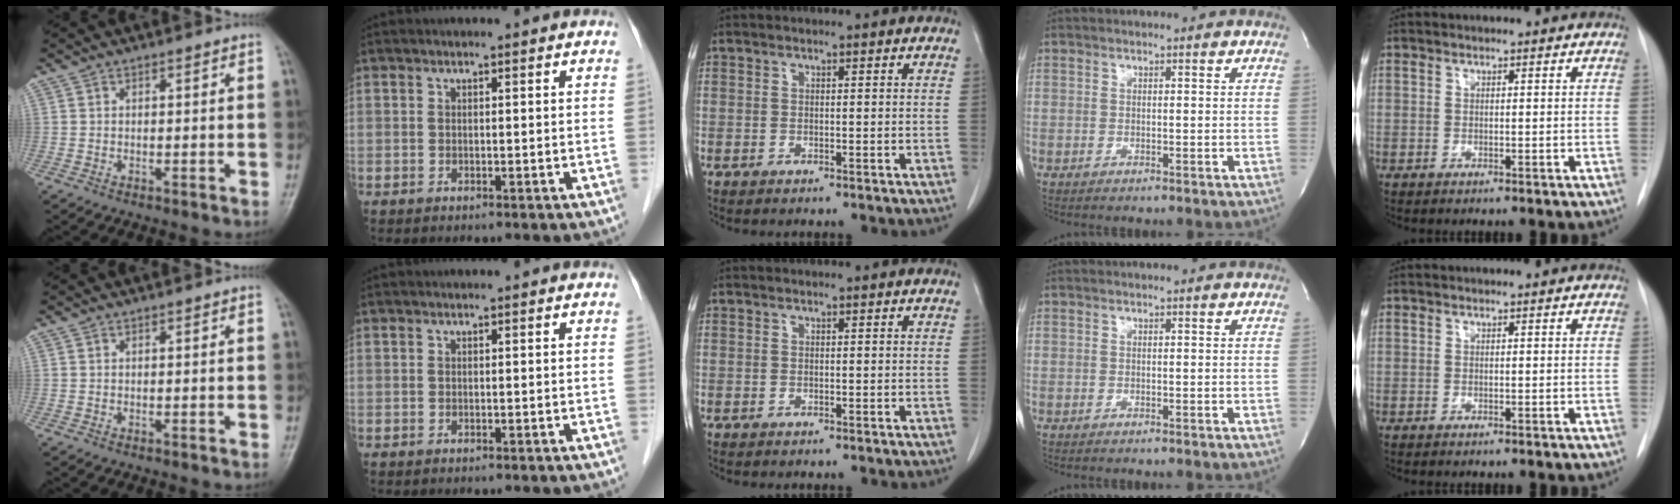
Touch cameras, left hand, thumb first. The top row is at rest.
{}